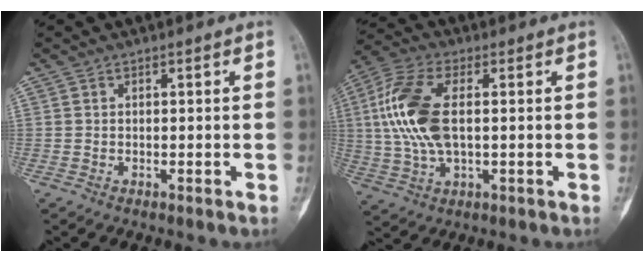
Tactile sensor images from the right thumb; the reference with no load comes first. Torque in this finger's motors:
{"motor_torque": [-0.45, 1.20, 0.92, 0.72, 0.23]}